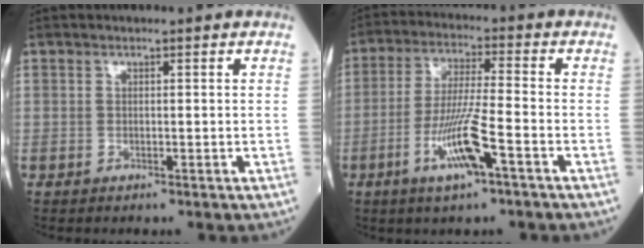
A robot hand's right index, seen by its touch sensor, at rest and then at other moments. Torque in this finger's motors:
{"motor_torque": [0.26, -0.26, 0.21, 0.18]}